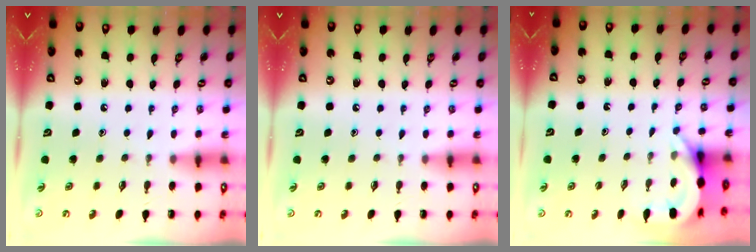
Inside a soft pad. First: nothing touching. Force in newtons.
{"total": 0.0}
{"total": 5.1, "press": 5.0, "slide": 0.3}